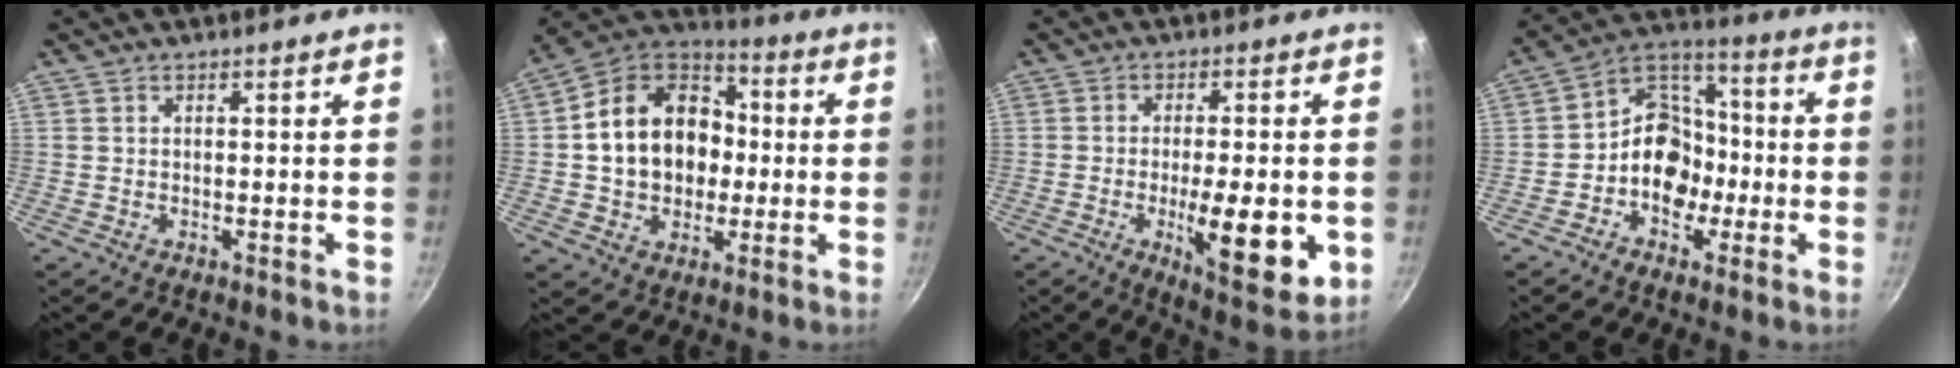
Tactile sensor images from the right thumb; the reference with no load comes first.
{"total": 18.5, "force": [0.3, 14.5, 11.4], "torque": [-0.169, 0.036, -0.002]}
{"total": 14.1, "force": [-3.2, 4.3, 13.0], "torque": [-0.175, -0.006, -0.042]}
{"total": 11.8, "force": [-3.1, 9.4, 6.4], "torque": [-0.054, 0.053, -0.069]}